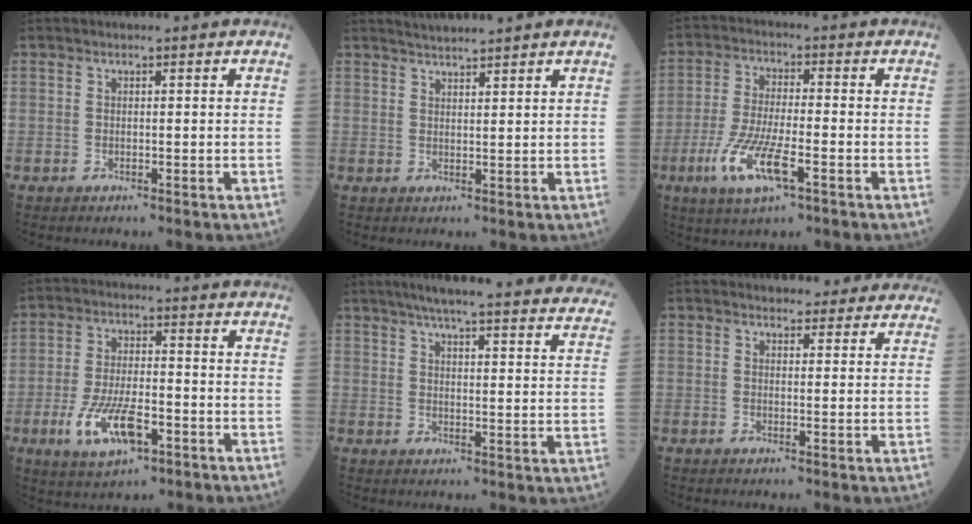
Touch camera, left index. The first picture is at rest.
{"total": 3.1, "force": [2.9, -0.6, 0.8], "torque": [-0.014, 0.010, 0.054]}
{"total": 9.3, "force": [-4.2, 2.0, 8.1], "torque": [-0.171, -0.015, -0.078]}
{"total": 9.5, "force": [-4.1, 3.5, 7.9], "torque": [-0.161, -0.007, -0.071]}
{"total": 30.2, "force": [27.2, 2.1, 12.8], "torque": [-0.181, -0.057, 0.316]}
{"total": 7.6, "force": [7.1, 2.5, 1.3], "torque": [0.008, 0.007, 0.064]}